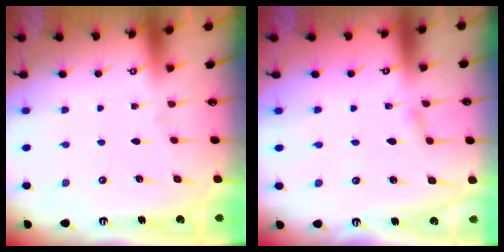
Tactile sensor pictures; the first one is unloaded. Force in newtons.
{"total": 2.8, "press": 2.8, "slide": 0.3}